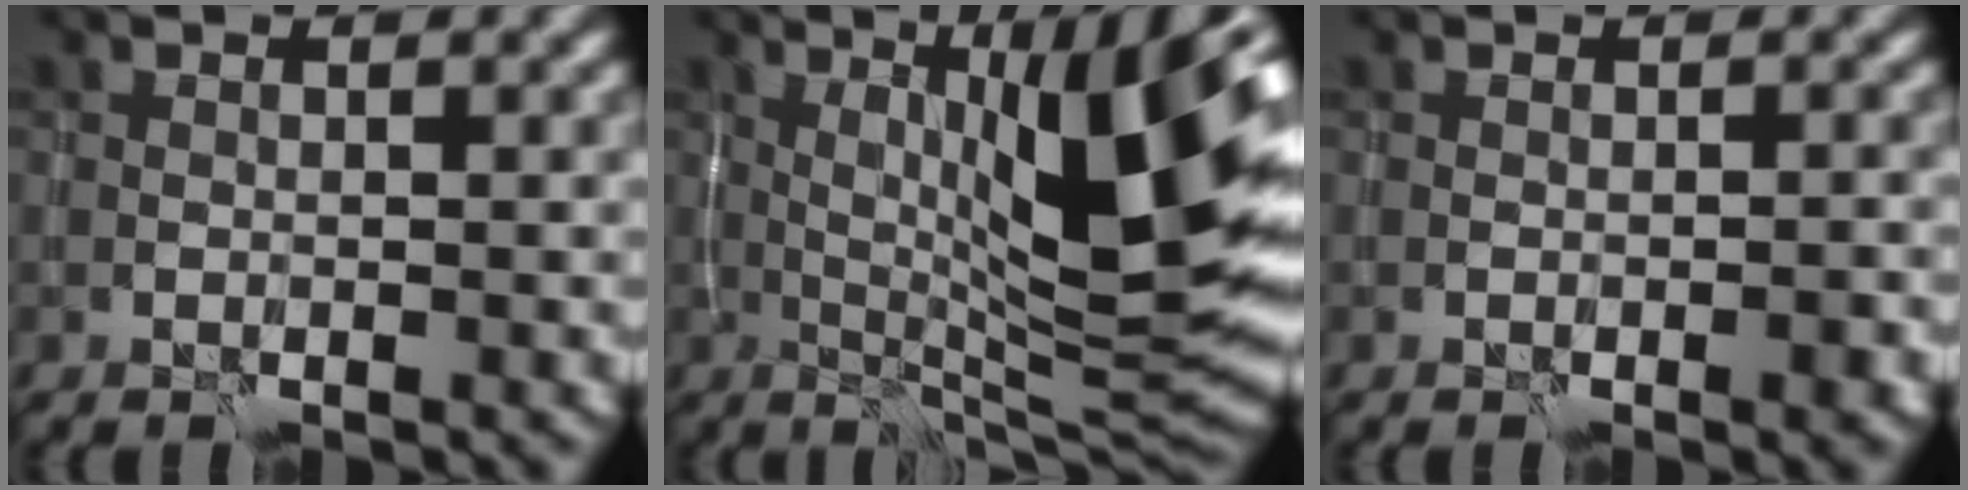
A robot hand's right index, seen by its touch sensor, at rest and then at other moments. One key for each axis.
{"total": 13.8, "fx": 2.9, "fy": 3.0, "fz": 13.1, "tx": -0.186, "ty": -0.001, "tz": 0.051}
{"total": 1.2, "fx": -0.5, "fy": 0.3, "fz": 1.1, "tx": -0.015, "ty": 0.001, "tz": -0.007}